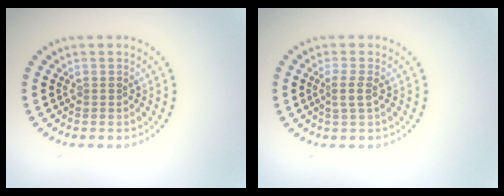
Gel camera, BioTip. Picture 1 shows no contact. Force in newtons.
{"total": 1.5, "press": 1.1, "slide": 1.0}